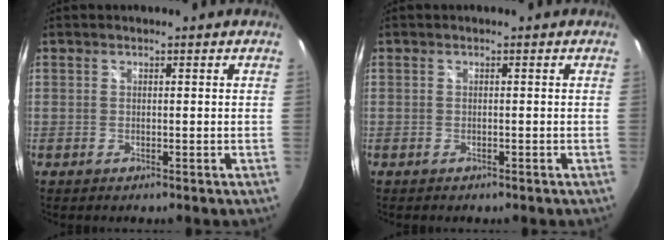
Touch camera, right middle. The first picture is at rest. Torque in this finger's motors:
{"motor_torque": [-0.44, -0.02, -0.03, 0.00]}